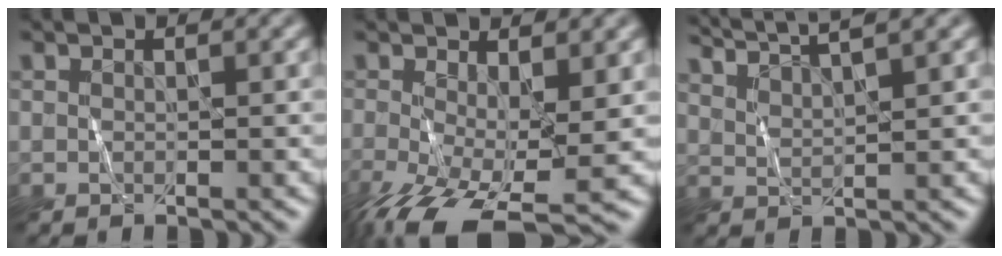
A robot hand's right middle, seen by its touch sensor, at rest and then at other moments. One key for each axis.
{"total": 8.6, "fx": -4.0, "fy": 2.9, "fz": 7.0, "tx": -0.154, "ty": -0.026, "tz": -0.069}
{"total": 6.1, "fx": 5.0, "fy": 1.2, "fz": 3.2, "tx": -0.043, "ty": 0.025, "tz": 0.055}